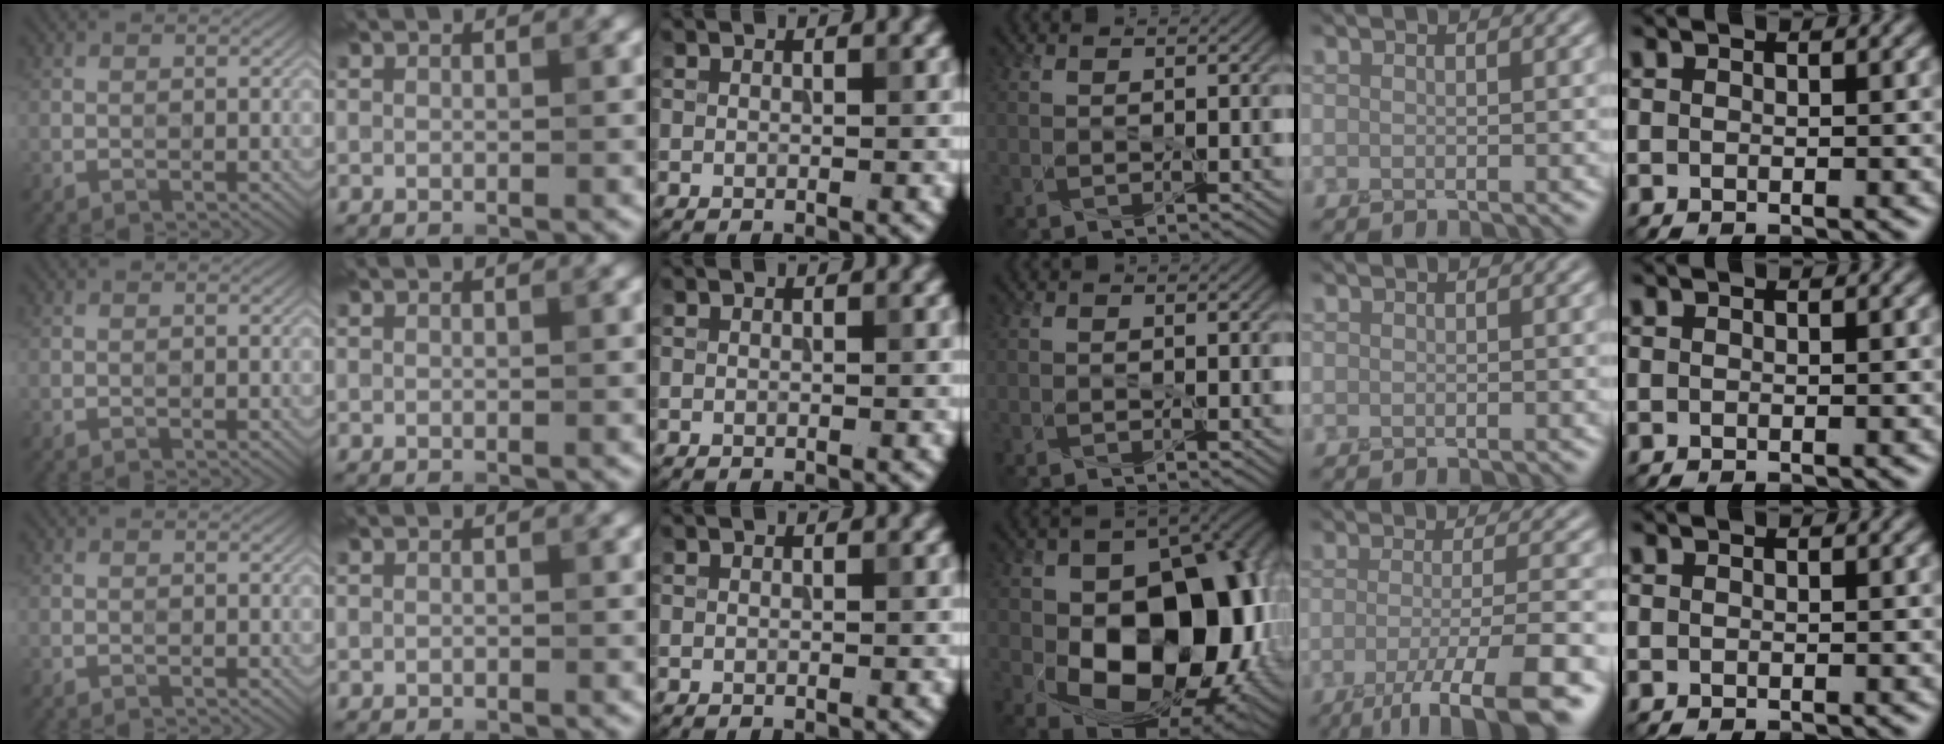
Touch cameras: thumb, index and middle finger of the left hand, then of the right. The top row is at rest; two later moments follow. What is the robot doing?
{"motion": "peel", "object": "velcro strap"}